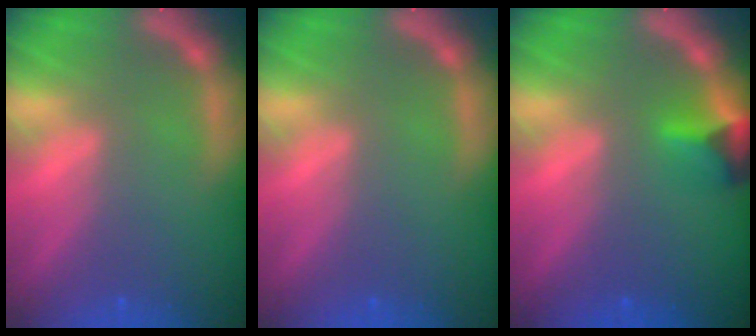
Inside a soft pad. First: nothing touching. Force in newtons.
{"total": 0.0}
{"total": 2.9}